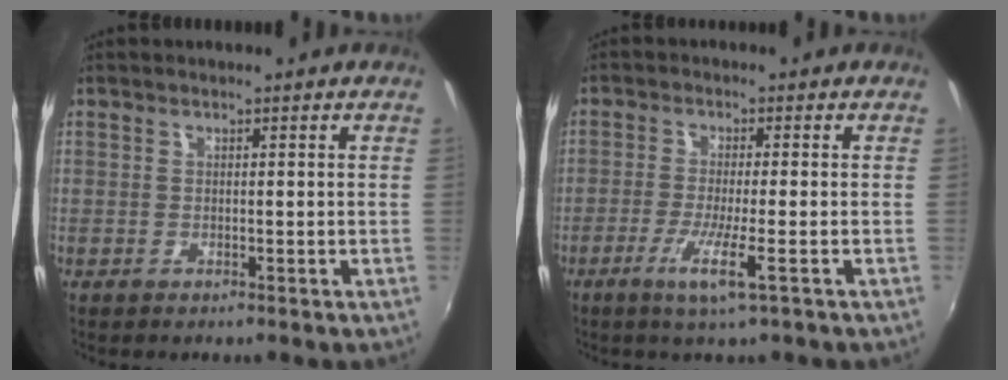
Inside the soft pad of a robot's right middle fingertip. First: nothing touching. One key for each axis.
{"total": 5.5, "fx": -2.9, "fy": -0.2, "fz": 4.7, "tx": -0.099, "ty": -0.014, "tz": -0.057}